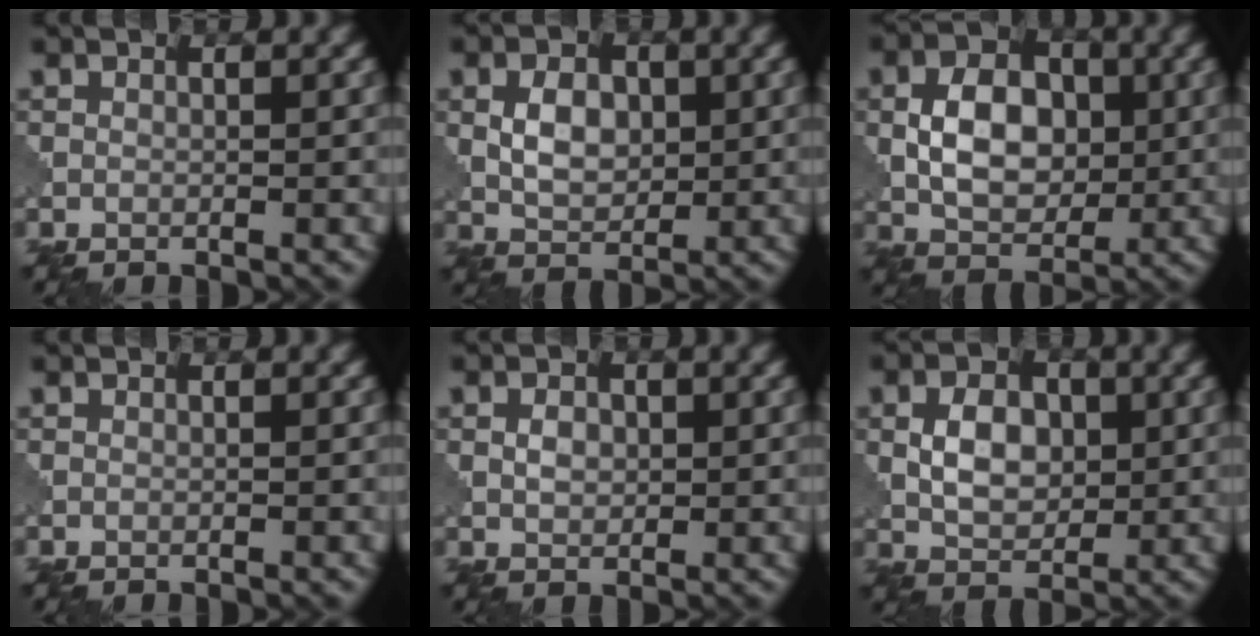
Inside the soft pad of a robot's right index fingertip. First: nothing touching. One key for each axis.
{"total": 3.9, "fx": 0.5, "fy": 2.6, "fz": 2.9, "tx": -0.055, "ty": 0.001, "tz": 0.007}
{"total": 6.4, "fx": 0.2, "fy": 4.3, "fz": 4.7, "tx": -0.078, "ty": 0.000, "tz": 0.003}
{"total": 0.0}
{"total": 1.8, "fx": 0.2, "fy": 1.3, "fz": 1.2, "tx": -0.022, "ty": 0.002, "tz": 0.001}
{"total": 4.5, "fx": 0.4, "fy": 3.1, "fz": 3.3, "tx": -0.058, "ty": 0.001, "tz": 0.005}